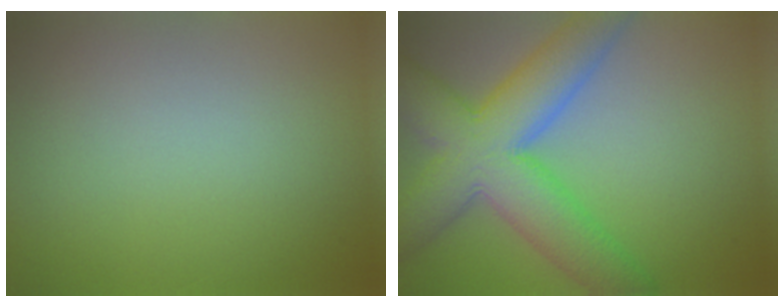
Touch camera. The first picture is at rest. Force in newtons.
{"total": 10.2, "press": 10.2, "slide": 0.3}